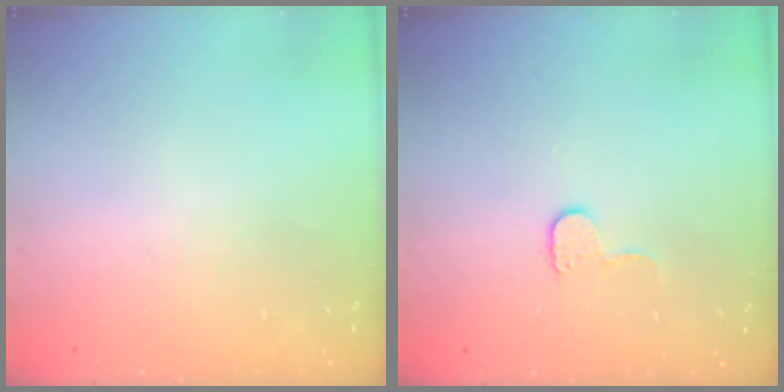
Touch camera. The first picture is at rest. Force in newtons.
{"total": 5.4, "press": 5.4, "slide": 0.5}